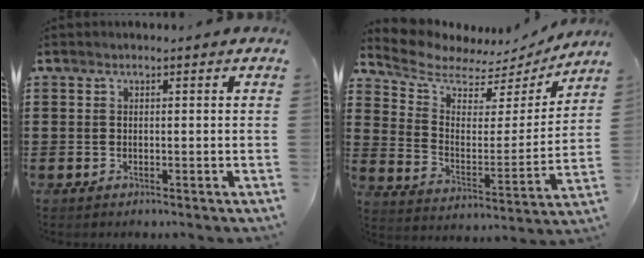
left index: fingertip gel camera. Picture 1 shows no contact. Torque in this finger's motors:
{"motor_torque": [1.23, -0.91, 0.09, 0.00]}